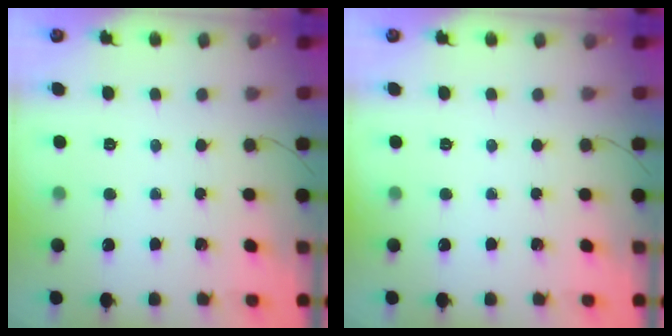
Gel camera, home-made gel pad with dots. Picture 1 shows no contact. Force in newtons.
{"total": 0.0}